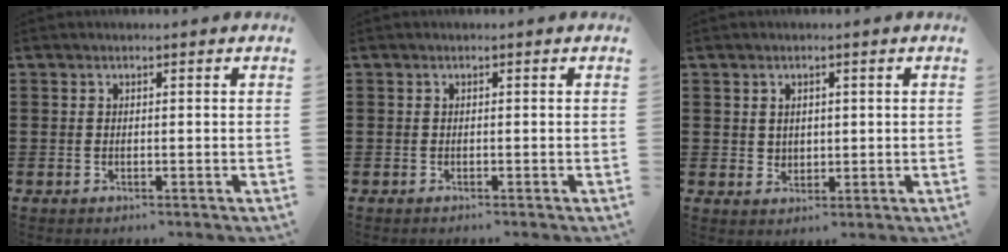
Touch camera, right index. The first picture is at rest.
{"total": 0.0}
{"total": 2.0, "force": [1.0, 1.7, 0.4], "torque": [-0.014, 0.010, 0.017]}